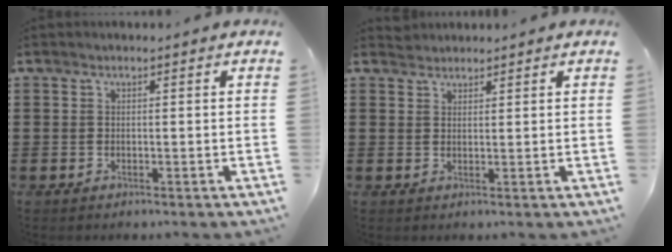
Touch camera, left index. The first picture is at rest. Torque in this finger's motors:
{"motor_torque": [-0.07, -0.03, -0.01, -0.01]}